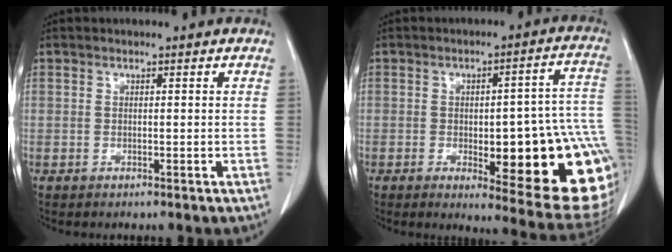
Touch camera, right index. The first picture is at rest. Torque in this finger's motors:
{"motor_torque": [2.14, 0.00, 0.77, 0.12]}